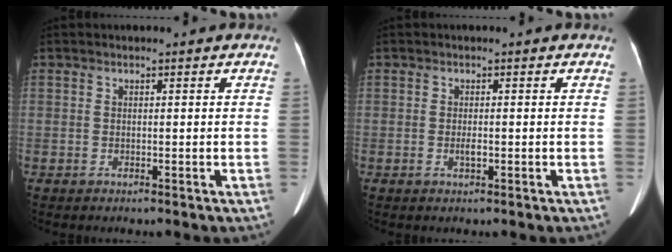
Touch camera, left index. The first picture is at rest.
{"total": 1.1, "force": [-0.3, 0.3, 1.0], "torque": [-0.022, -0.001, -0.003]}